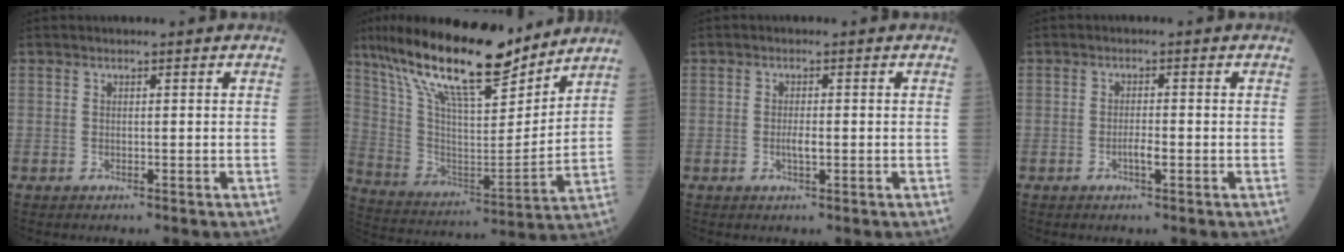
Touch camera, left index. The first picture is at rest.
{"total": 20.8, "force": [16.5, 3.9, 12.1], "torque": [-0.222, 0.008, 0.299]}
{"total": 1.7, "force": [-0.3, 0.4, 1.6], "torque": [-0.033, 0.000, -0.006]}
{"total": 1.9, "force": [-0.7, 0.3, 1.7], "torque": [-0.032, 0.001, -0.013]}